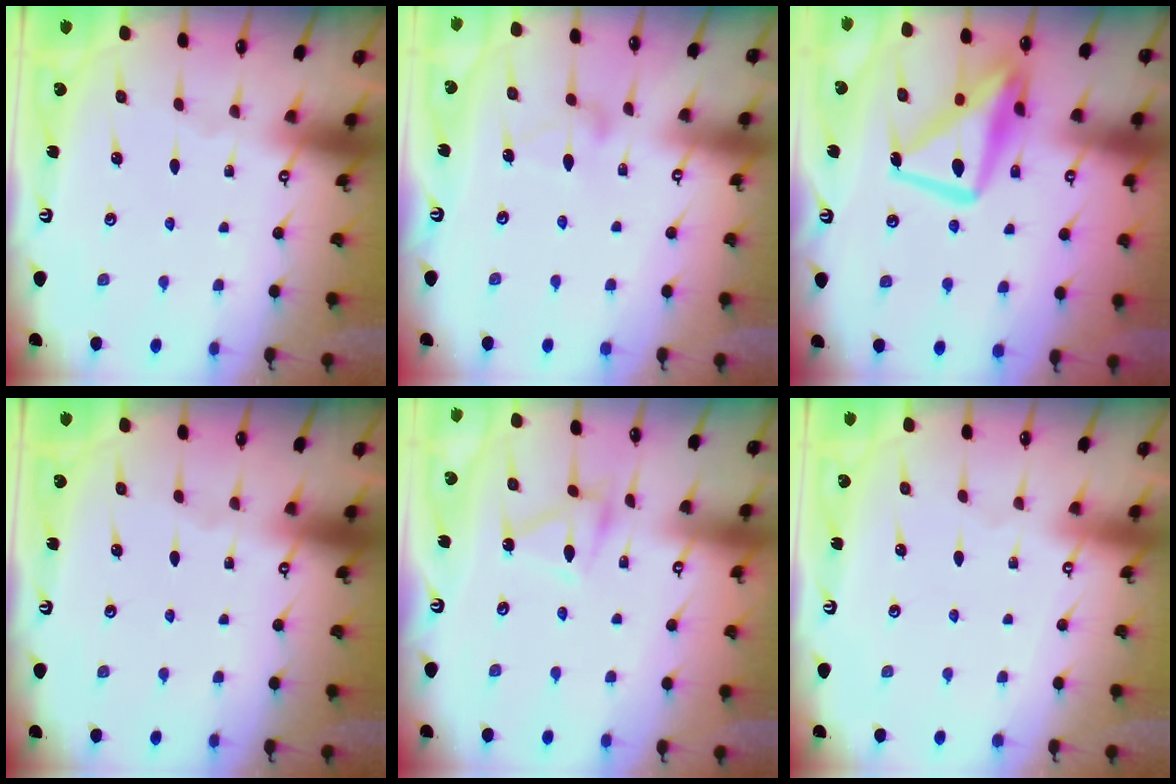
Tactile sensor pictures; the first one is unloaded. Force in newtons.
{"total": 8.8, "press": 8.8, "slide": 0.5}
{"total": 15.8, "press": 15.7, "slide": 1.8}
{"total": 0.0}
{"total": 6.7, "press": 6.7, "slide": 0.3}
{"total": 4.0, "press": 4.0, "slide": 0.2}